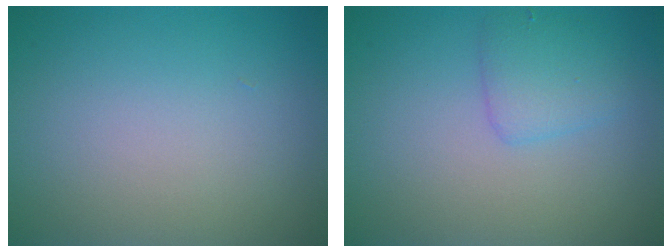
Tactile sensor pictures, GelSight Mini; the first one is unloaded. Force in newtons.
{"total": 2.2, "press": 2.2, "slide": 0.2}